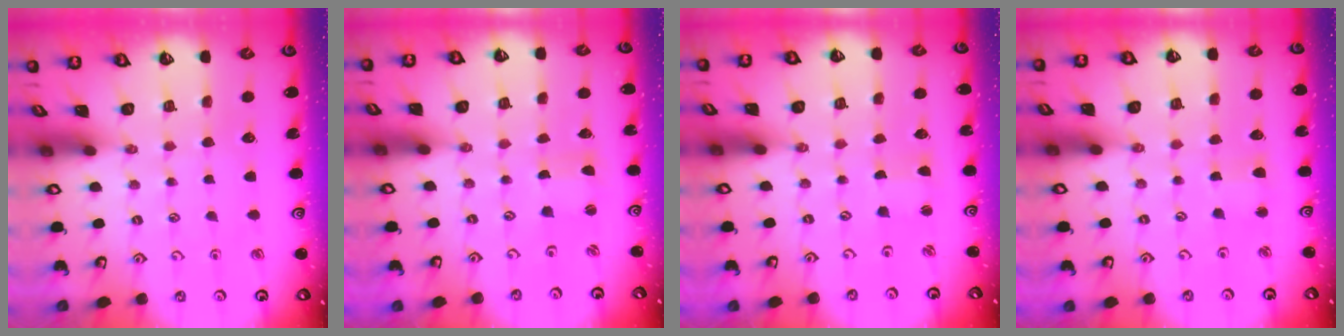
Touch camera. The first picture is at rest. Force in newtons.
{"total": 0.8, "press": 0.8, "slide": 0.3}
{"total": 1.4, "press": 1.4, "slide": 0.2}
{"total": 2.9, "press": 2.9, "slide": 0.3}